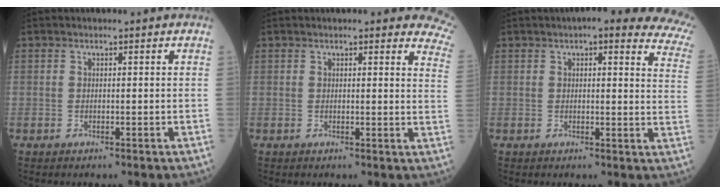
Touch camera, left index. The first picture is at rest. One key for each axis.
{"total": 10.8, "fx": 9.6, "fy": 2.5, "fz": 4.2, "tx": -0.011, "ty": -0.024, "tz": 0.071}
{"total": 16.3, "fx": 13.2, "fy": 3.4, "fz": 8.9, "tx": -0.085, "ty": -0.016, "tz": 0.120}